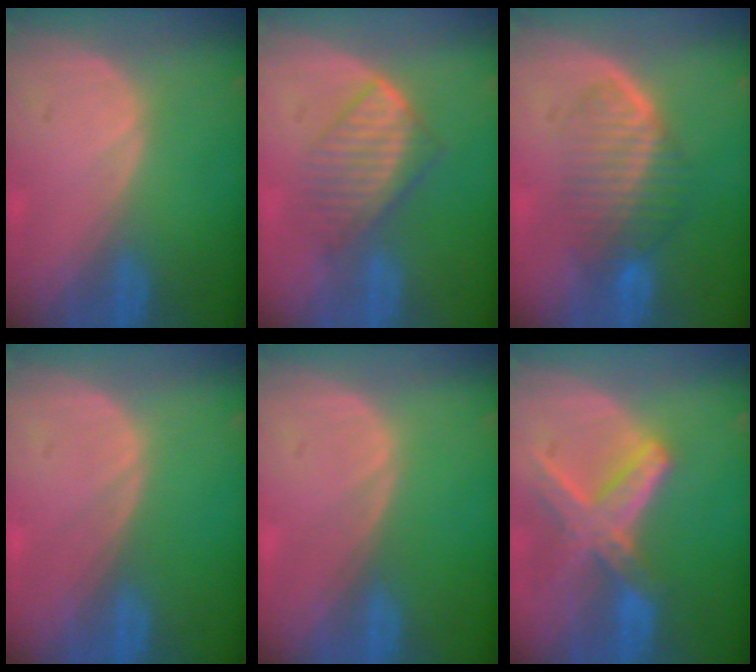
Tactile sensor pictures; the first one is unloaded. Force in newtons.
{"total": 6.0, "press": 5.9, "slide": 1.1}
{"total": 6.5, "press": 6.3, "slide": 1.8}
{"total": 0.0}
{"total": 0.0}
{"total": 8.2, "press": 7.1, "slide": 4.0}